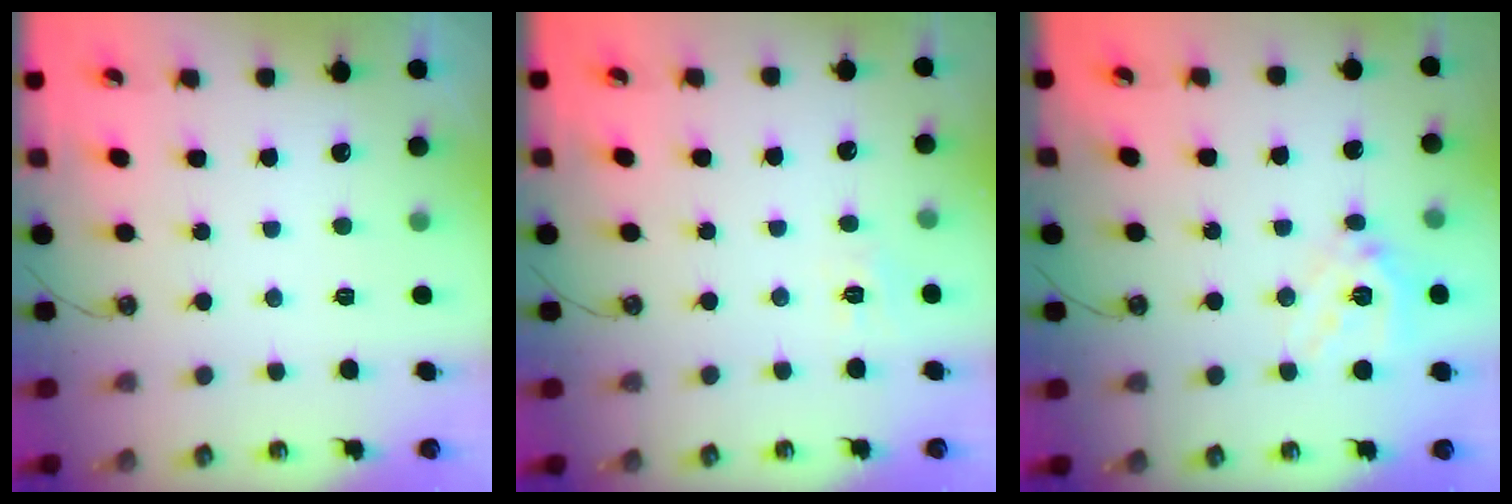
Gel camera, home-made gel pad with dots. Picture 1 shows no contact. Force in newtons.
{"total": 4.4, "press": 4.4, "slide": 0.6}
{"total": 13.7, "press": 13.6, "slide": 2.1}